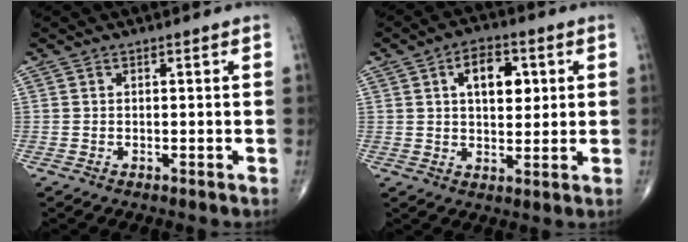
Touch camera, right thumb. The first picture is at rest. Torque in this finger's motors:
{"motor_torque": [0.25, 2.05, 1.02, 0.31, 0.05]}